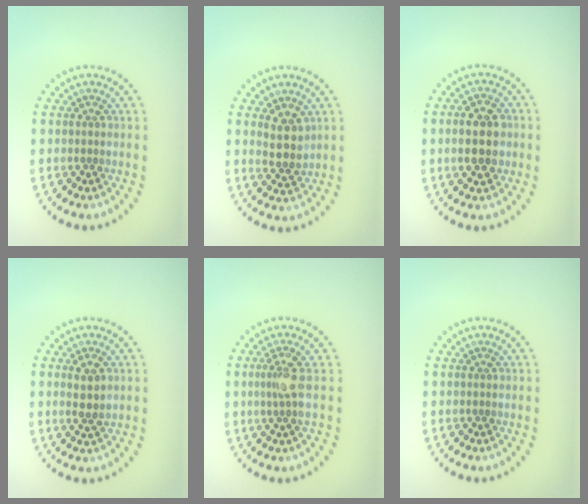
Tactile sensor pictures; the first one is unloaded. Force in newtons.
{"total": 2.8, "press": 2.5, "slide": 1.3}
{"total": 4.5, "press": 4.5, "slide": 0.1}
{"total": 2.4, "press": 2.2, "slide": 0.8}
{"total": 2.1, "press": 1.7, "slide": 1.3}
{"total": 0.0}